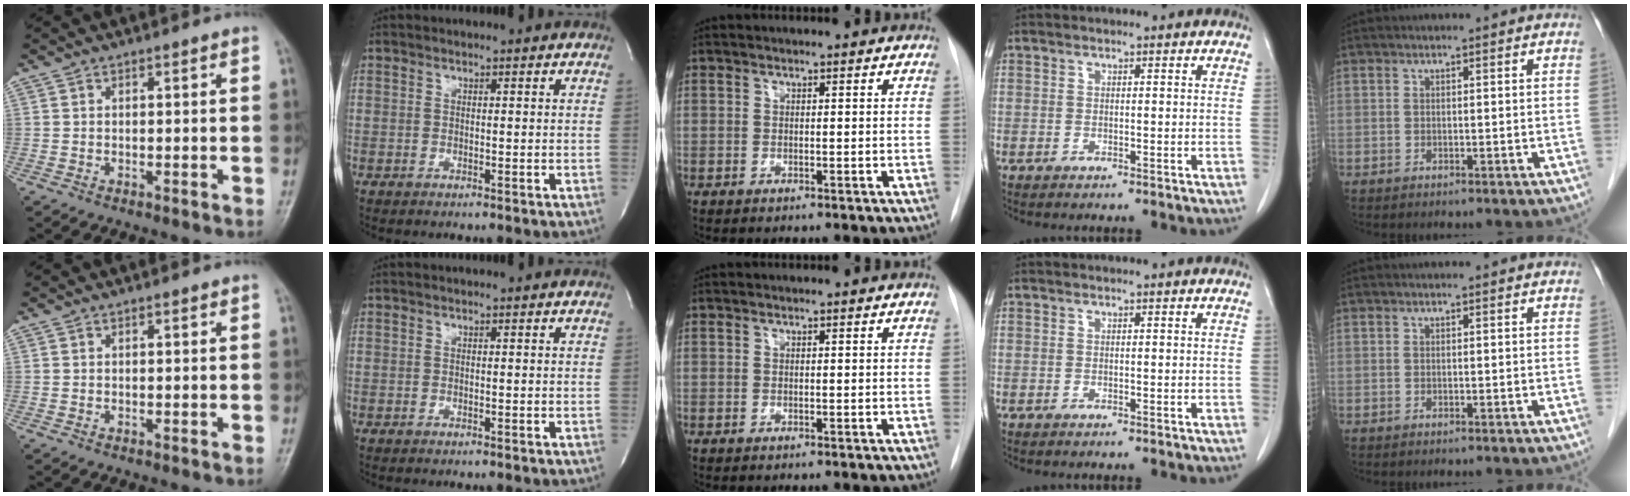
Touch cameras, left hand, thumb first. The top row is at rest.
{}